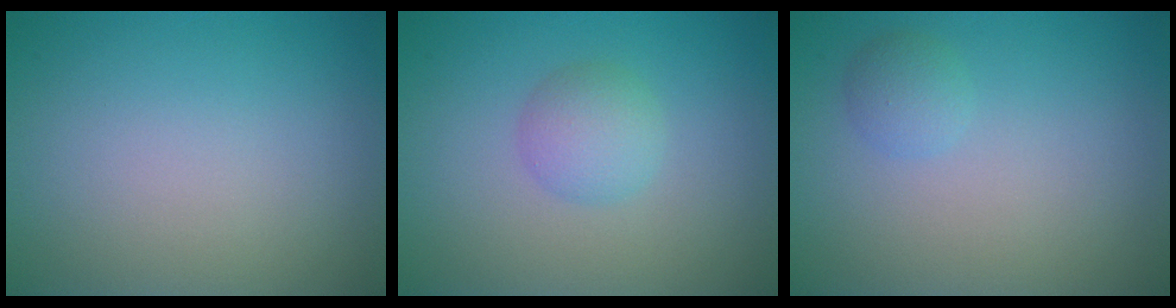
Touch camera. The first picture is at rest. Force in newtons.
{"total": 2.3, "press": 2.3, "slide": 0.1}
{"total": 1.3, "press": 1.3, "slide": 0.0}